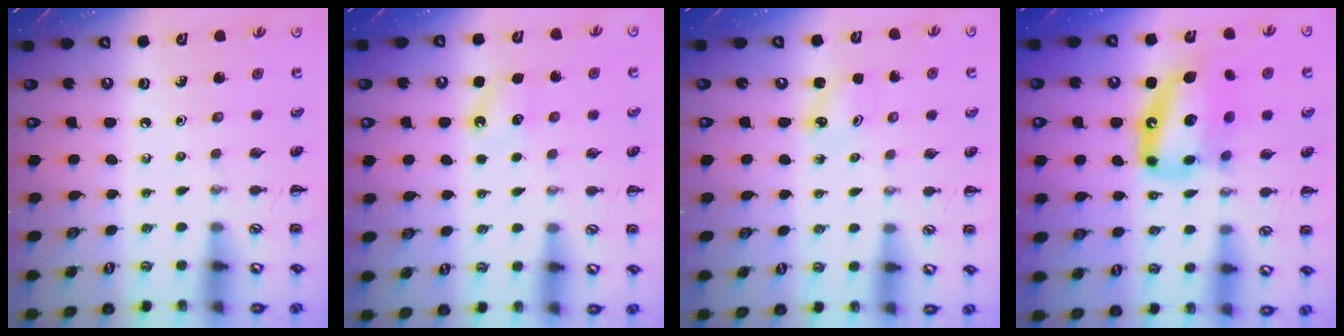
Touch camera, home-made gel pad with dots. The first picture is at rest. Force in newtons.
{"total": 4.0, "press": 3.7, "slide": 1.5}
{"total": 1.8, "press": 1.7, "slide": 0.5}
{"total": 15.4, "press": 14.9, "slide": 4.0}